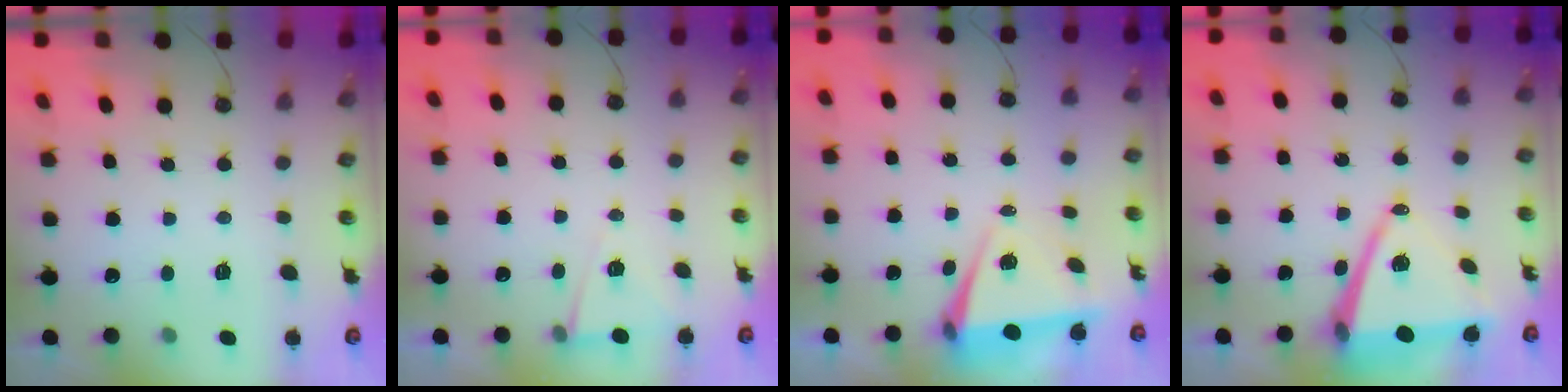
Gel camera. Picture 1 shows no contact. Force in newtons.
{"total": 6.0, "press": 3.7, "slide": 4.7}
{"total": 6.7, "press": 5.2, "slide": 4.2}
{"total": 12.3, "press": 11.6, "slide": 4.2}